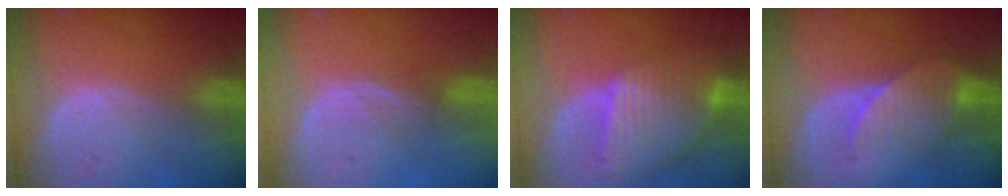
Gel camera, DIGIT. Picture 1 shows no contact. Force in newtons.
{"total": 2.3, "press": 2.2, "slide": 0.6}
{"total": 9.5, "press": 8.1, "slide": 4.8}
{"total": 7.1, "press": 6.4, "slide": 3.0}